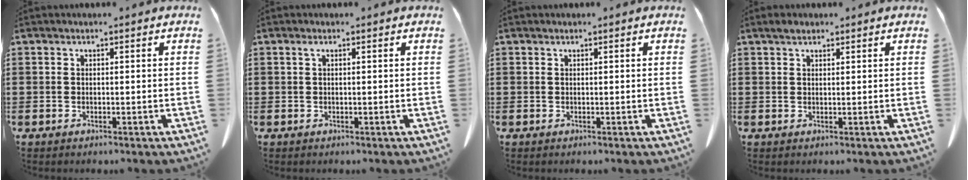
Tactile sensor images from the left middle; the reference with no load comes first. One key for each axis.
{"total": 0.7, "fx": 0.2, "fy": 0.1, "fz": 0.7, "tx": -0.013, "ty": 0.000, "tz": 0.003}
{"total": 0.0}
{"total": 1.5, "fx": 1.2, "fy": 0.5, "fz": 0.6, "tx": -0.008, "ty": 0.000, "tz": 0.021}